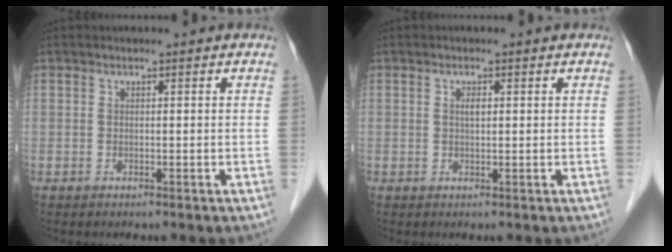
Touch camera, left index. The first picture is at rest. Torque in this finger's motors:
{"motor_torque": [0.12, 0.03, 0.02, 0.03]}